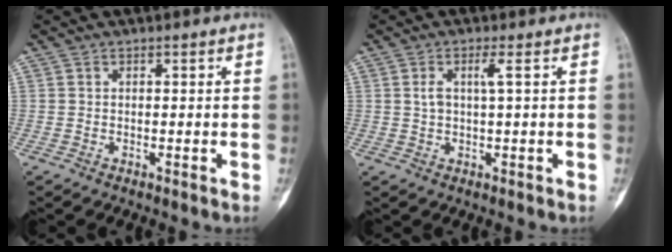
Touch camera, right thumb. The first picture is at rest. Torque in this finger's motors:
{"motor_torque": [-0.02, 0.02, 0.13, 0.00, 0.02]}